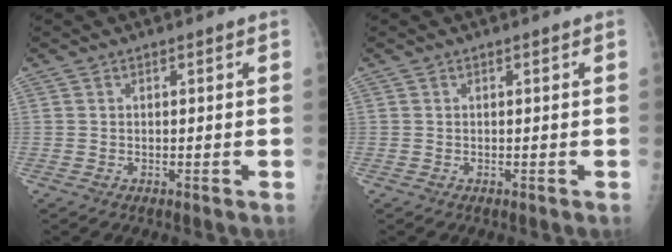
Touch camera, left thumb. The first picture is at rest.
{"total": 0.0}